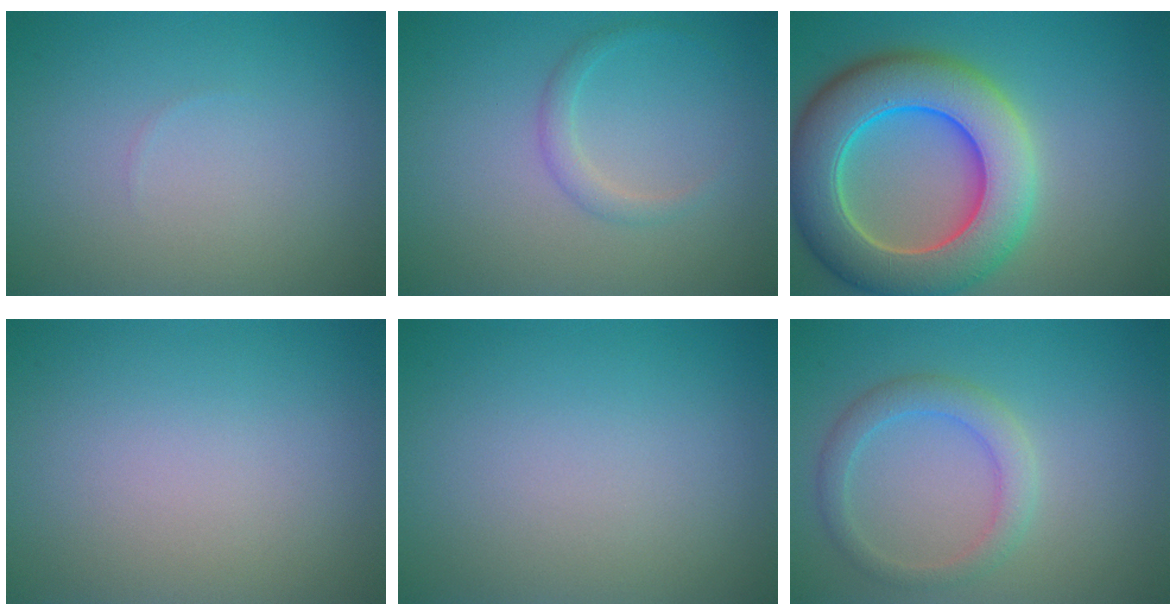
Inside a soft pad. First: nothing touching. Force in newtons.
{"total": 1.4, "press": 1.4, "slide": 0.1}
{"total": 11.2, "press": 11.2, "slide": 0.6}
{"total": 0.0}
{"total": 0.0}
{"total": 2.7, "press": 2.7, "slide": 0.0}